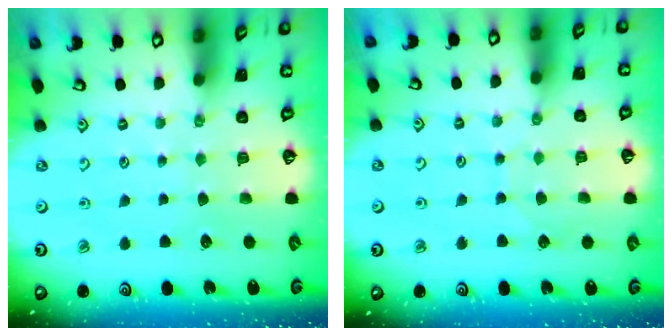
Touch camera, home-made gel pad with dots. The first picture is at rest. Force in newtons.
{"total": 3.8, "press": 3.7, "slide": 0.4}